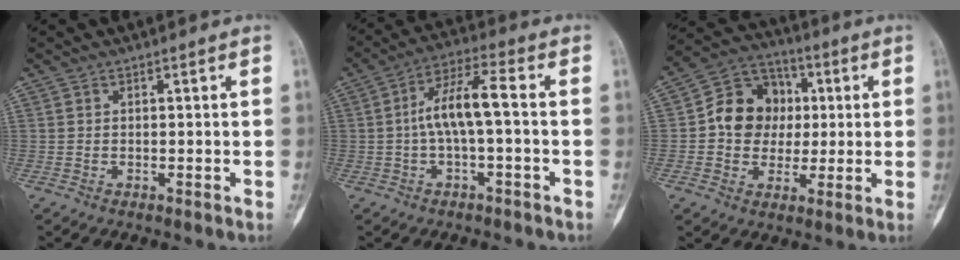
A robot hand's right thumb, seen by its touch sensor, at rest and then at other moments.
{"total": 8.8, "force": [-0.2, 2.4, 8.5], "torque": [-0.171, 0.035, -0.009]}
{"total": 12.6, "force": [1.1, 10.9, 6.3], "torque": [-0.055, 0.018, 0.010]}